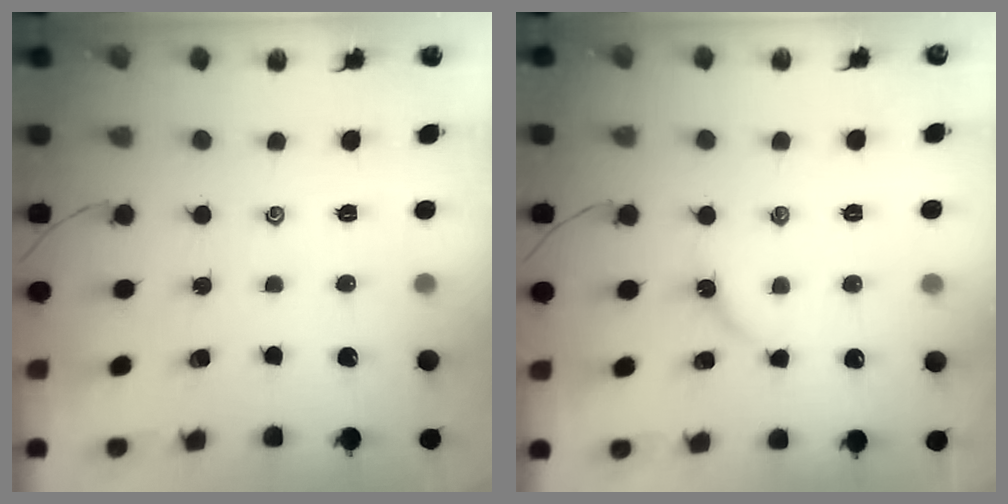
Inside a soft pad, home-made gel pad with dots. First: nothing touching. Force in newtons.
{"total": 4.1, "press": 4.0, "slide": 0.6}